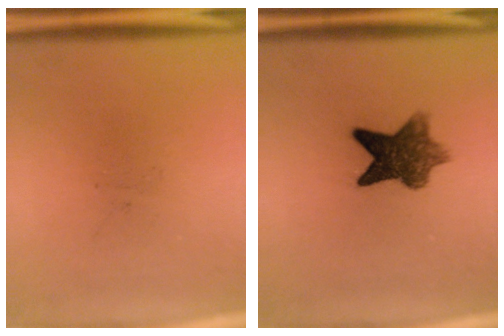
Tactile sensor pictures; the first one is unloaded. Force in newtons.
{"total": 8.0}